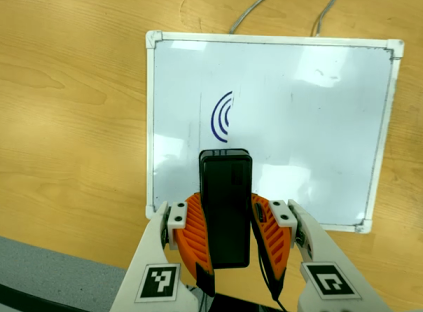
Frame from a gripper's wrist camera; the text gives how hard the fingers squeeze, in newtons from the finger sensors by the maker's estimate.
{"total": 7.0, "left": 6.1, "right": 7.9}